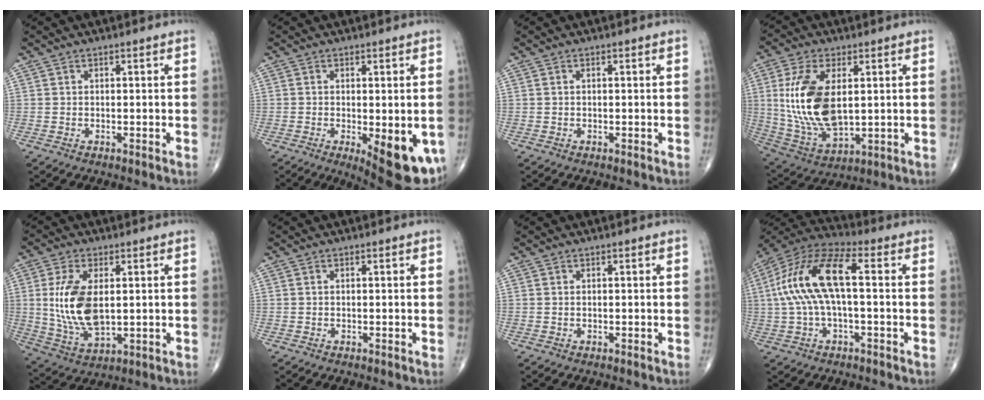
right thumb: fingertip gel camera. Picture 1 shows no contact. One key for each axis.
{"total": 12.6, "fx": -3.9, "fy": 4.6, "fz": 11.1, "tx": -0.125, "ty": -0.018, "tz": -0.041}
{"total": 0.0}
{"total": 16.9, "fx": 2.4, "fy": 8.8, "fz": 14.2, "tx": -0.285, "ty": -0.017, "tz": 0.059}
{"total": 12.8, "fx": 1.4, "fy": 6.6, "fz": 10.9, "tx": -0.219, "ty": -0.013, "tz": 0.037}
{"total": 0.0}
{"total": 0.0}
{"total": 15.5, "fx": 1.0, "fy": 6.1, "fz": 14.2, "tx": -0.304, "ty": 0.045, "tz": 0.014}